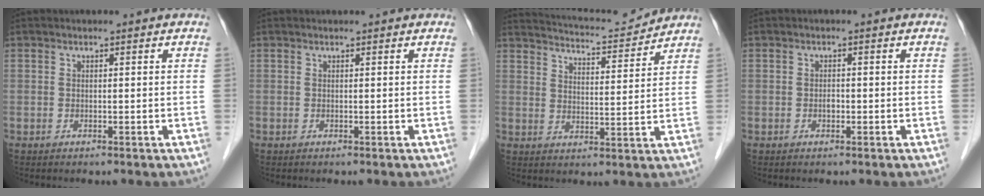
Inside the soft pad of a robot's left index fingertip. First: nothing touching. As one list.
[{"total": 1.7, "force": [1.6, 0.0, 0.4], "torque": [-0.007, 0.019, 0.024]}, {"total": 10.2, "force": [10.0, 0.4, 1.8], "torque": [-0.039, 0.005, 0.150]}, {"total": 0.7, "force": [-0.2, 0.5, 0.5], "torque": [-0.011, 0.002, -0.005]}]